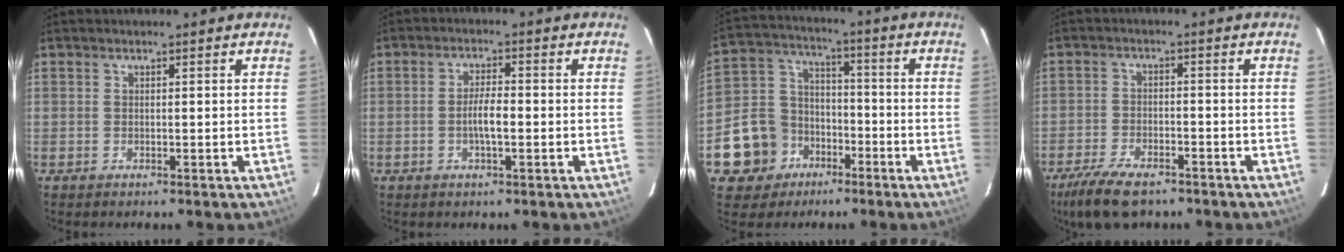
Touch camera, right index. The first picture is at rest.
{"total": 4.3, "force": [-1.0, 1.0, 4.1], "torque": [-0.077, 0.004, -0.017]}
{"total": 12.6, "force": [-6.4, 10.6, 2.3], "torque": [-0.079, 0.049, -0.096]}
{"total": 10.5, "force": [-7.9, 4.0, 5.6], "torque": [-0.138, -0.019, -0.141]}